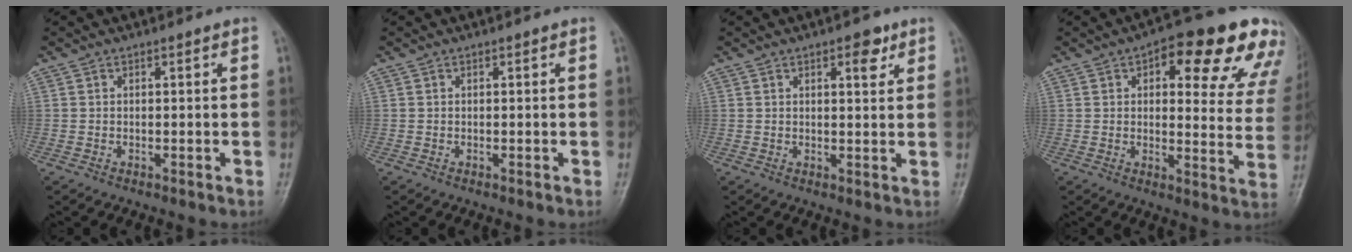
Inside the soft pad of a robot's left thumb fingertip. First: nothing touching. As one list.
[{"total": 0.0}, {"total": 3.7, "force": [2.0, 1.5, 2.7], "torque": [-0.024, -0.008, 0.026]}, {"total": 20.3, "force": [11.5, 7.9, 14.7], "torque": [-0.135, -0.020, 0.130]}]